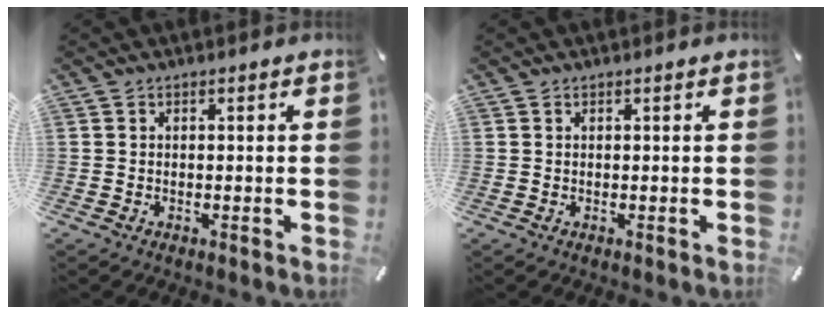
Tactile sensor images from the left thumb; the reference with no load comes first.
{"total": 0.0}